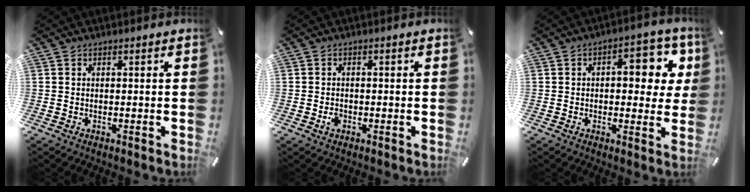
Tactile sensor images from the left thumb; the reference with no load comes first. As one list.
[{"total": 1.7, "force": [-0.5, 1.3, 0.9], "torque": [-0.017, 0.003, -0.010]}, {"total": 11.3, "force": [2.6, 5.8, 9.4], "torque": [-0.105, -0.010, 0.036]}]